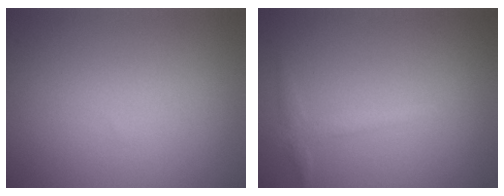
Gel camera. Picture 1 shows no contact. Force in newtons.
{"total": 1.5, "press": 1.5, "slide": 0.1}